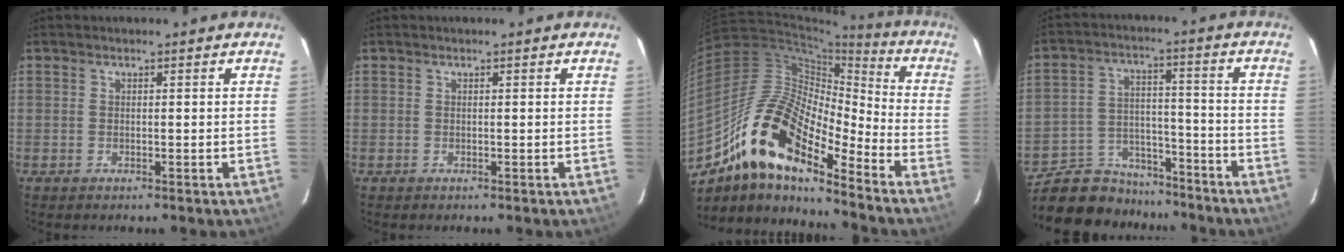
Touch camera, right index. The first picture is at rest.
{"total": 0.0}
{"total": 19.2, "force": [-12.9, 6.4, 12.7], "torque": [-0.220, -0.005, -0.260]}
{"total": 16.2, "force": [-13.8, 7.5, 4.3], "torque": [-0.113, 0.031, -0.203]}